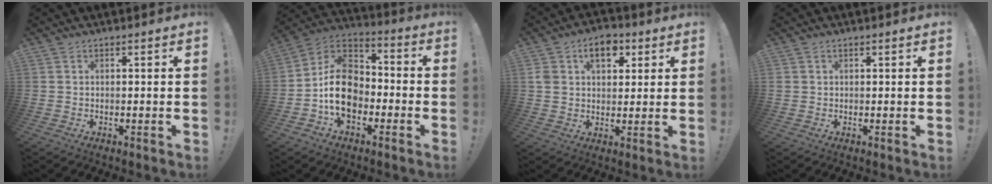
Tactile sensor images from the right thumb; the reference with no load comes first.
{"total": 16.8, "force": [-4.0, 12.5, 10.4], "torque": [-0.166, 0.033, -0.064]}
{"total": 8.9, "force": [3.6, 6.4, 5.1], "torque": [-0.078, 0.004, 0.066]}
{"total": 0.8, "force": [0.3, 0.8, 0.1], "torque": [-0.008, 0.005, 0.007]}